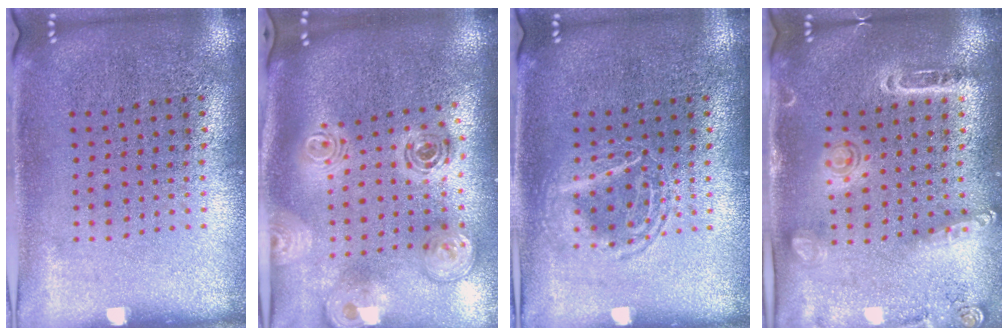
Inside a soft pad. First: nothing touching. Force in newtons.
{"total": 2.1, "press": 1.7, "slide": 1.2}
{"total": 2.1, "press": 2.1, "slide": 0.3}
{"total": 1.5, "press": 1.4, "slide": 0.4}